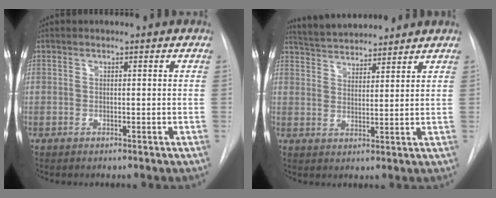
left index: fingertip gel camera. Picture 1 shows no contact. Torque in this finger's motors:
{"motor_torque": [0.01, -0.52, 0.16, 0.04]}